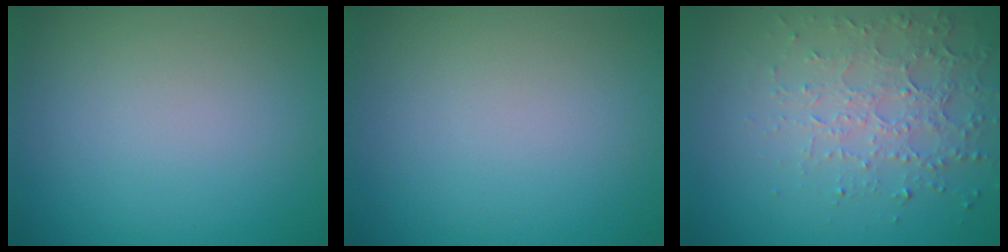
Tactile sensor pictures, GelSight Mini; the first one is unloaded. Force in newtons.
{"total": 0.0}
{"total": 4.6, "press": 3.4, "slide": 3.1}